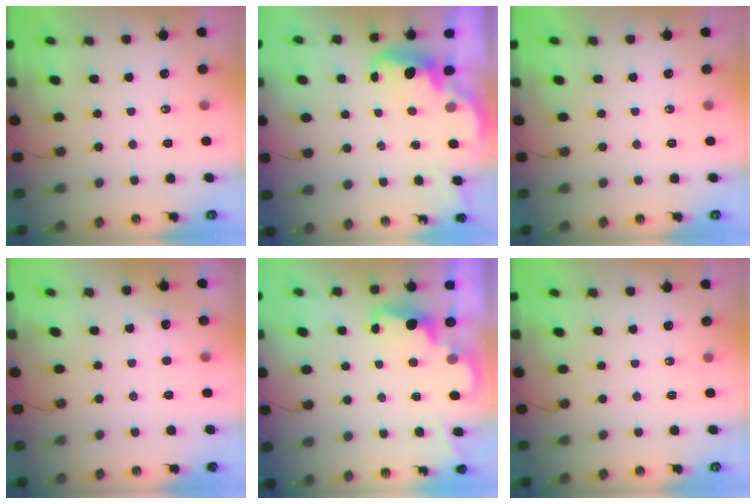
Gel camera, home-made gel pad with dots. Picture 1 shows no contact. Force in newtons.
{"total": 2.8, "press": 2.7, "slide": 0.6}
{"total": 0.0}
{"total": 4.3, "press": 4.1, "slide": 1.3}
{"total": 2.4, "press": 2.4, "slide": 0.6}
{"total": 0.0}